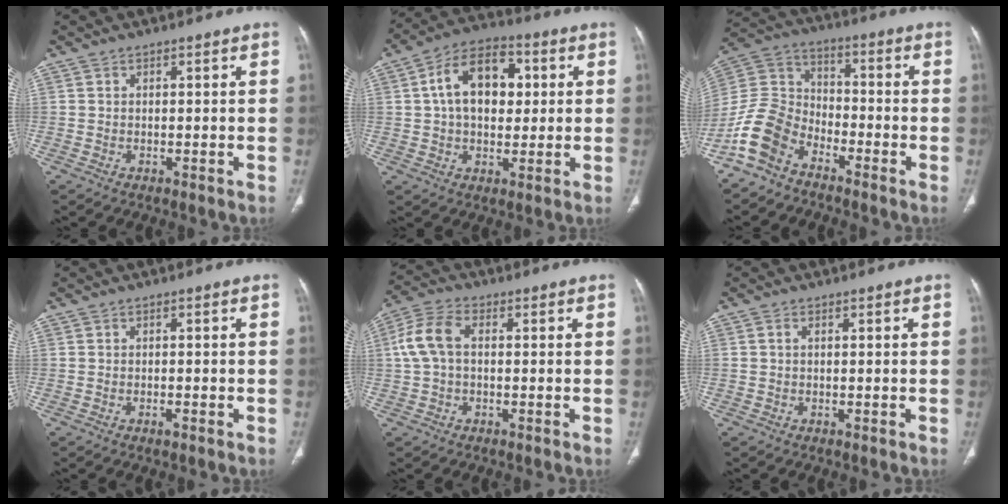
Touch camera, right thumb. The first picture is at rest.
{"total": 13.5, "force": [2.3, 8.7, 10.0], "torque": [-0.139, 0.017, 0.030]}
{"total": 10.9, "force": [-7.5, 6.4, 4.6], "torque": [-0.094, 0.056, -0.163]}
{"total": 1.2, "force": [-1.0, 0.0, 0.7], "torque": [-0.017, 0.004, -0.018]}
{"total": 7.1, "force": [0.5, 4.2, 5.7], "torque": [-0.127, 0.023, 0.006]}
{"total": 0.8, "force": [0.1, 0.4, 0.7], "torque": [-0.015, 0.000, -0.002]}